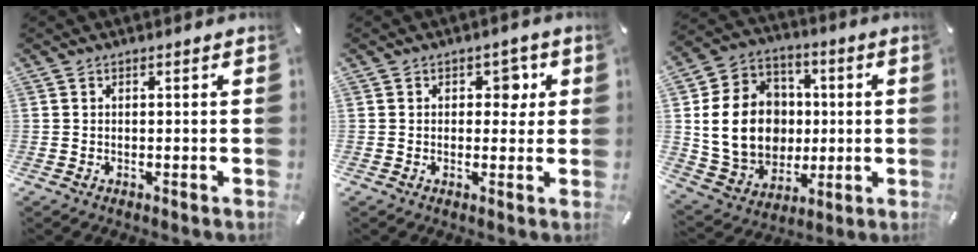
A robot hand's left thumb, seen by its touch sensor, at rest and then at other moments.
{"total": 4.4, "force": [1.2, 3.1, 2.9], "torque": [-0.017, -0.008, 0.007]}
{"total": 17.5, "force": [0.5, 15.5, 8.1], "torque": [-0.171, 0.010, 0.022]}